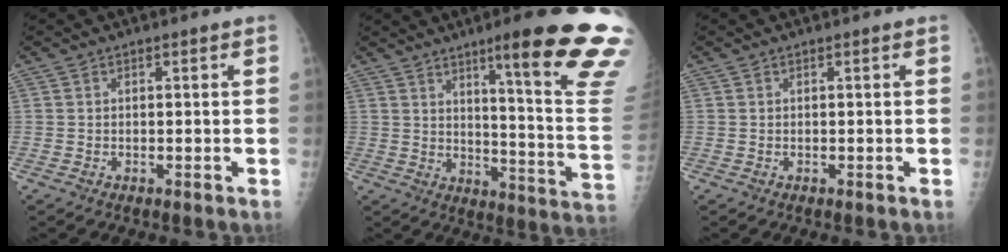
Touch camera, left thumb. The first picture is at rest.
{"total": 22.5, "force": [13.4, 1.8, 17.9], "torque": [-0.200, -0.069, 0.181]}
{"total": 0.0}